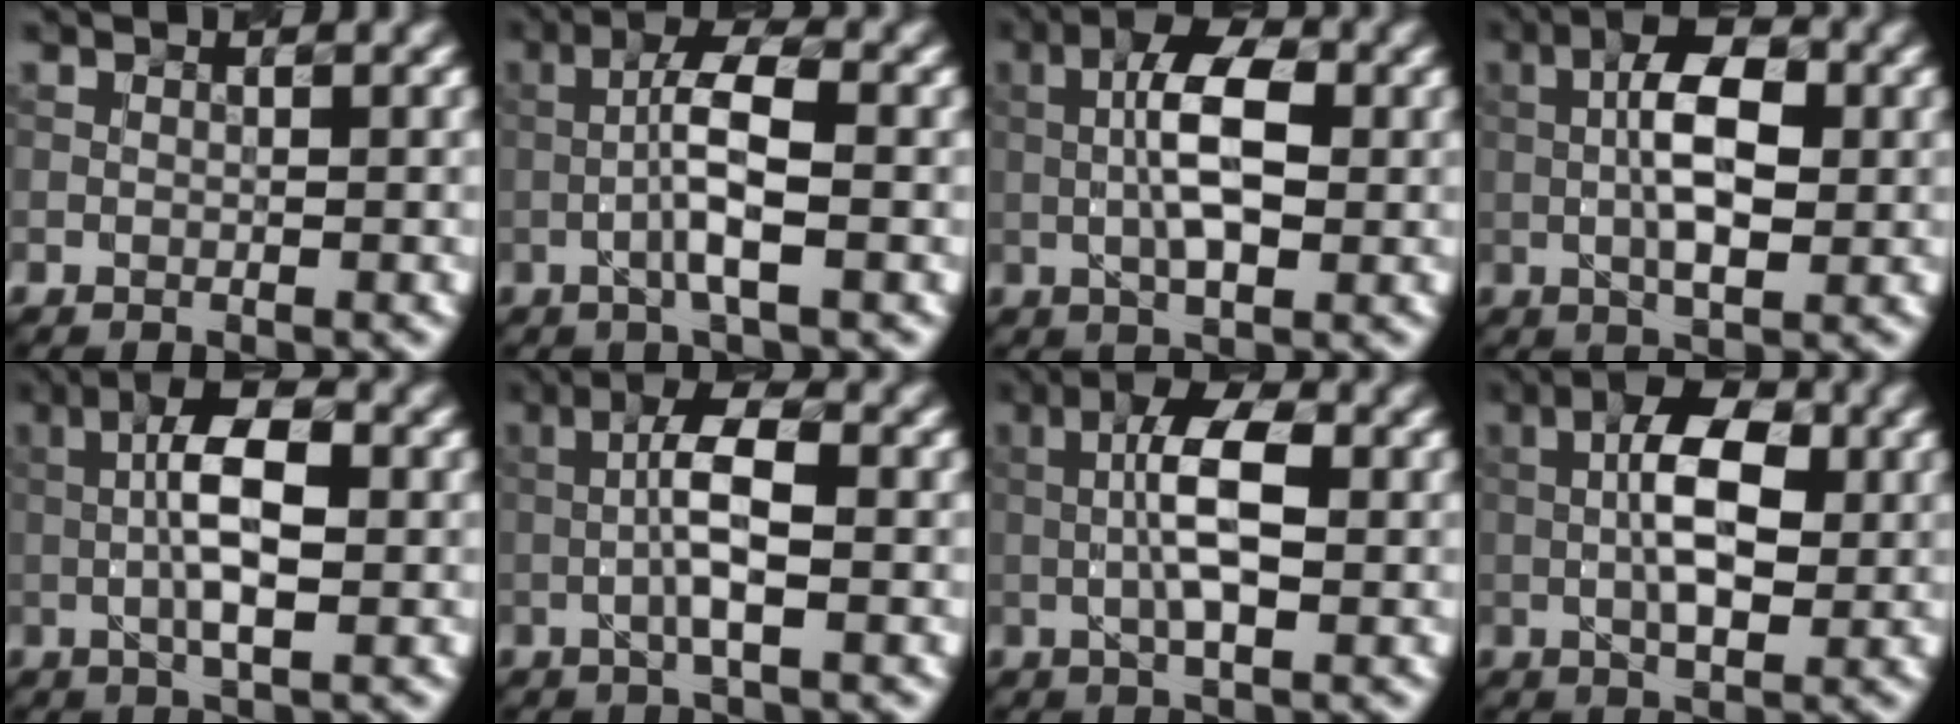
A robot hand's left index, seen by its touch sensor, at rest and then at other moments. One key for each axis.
{"total": 4.6, "fx": -1.0, "fy": 0.7, "fz": 4.4, "tx": -0.085, "ty": 0.015, "tz": -0.027}
{"total": 6.1, "fx": 0.2, "fy": 2.3, "fz": 5.7, "tx": -0.101, "ty": 0.011, "tz": -0.006}
{"total": 6.4, "fx": 0.2, "fy": 2.5, "fz": 5.9, "tx": -0.104, "ty": 0.010, "tz": -0.006}
{"total": 6.1, "fx": 0.1, "fy": 1.9, "fz": 5.9, "tx": -0.109, "ty": 0.009, "tz": -0.008}
{"total": 4.7, "fx": -0.5, "fy": 1.0, "fz": 4.6, "tx": -0.089, "ty": 0.011, "tz": -0.017}
{"total": 5.6, "fx": 0.1, "fy": 1.8, "fz": 5.3, "tx": -0.102, "ty": 0.010, "tz": -0.006}
{"total": 6.4, "fx": 0.4, "fy": 2.8, "fz": 5.8, "tx": -0.098, "ty": 0.010, "tz": -0.001}